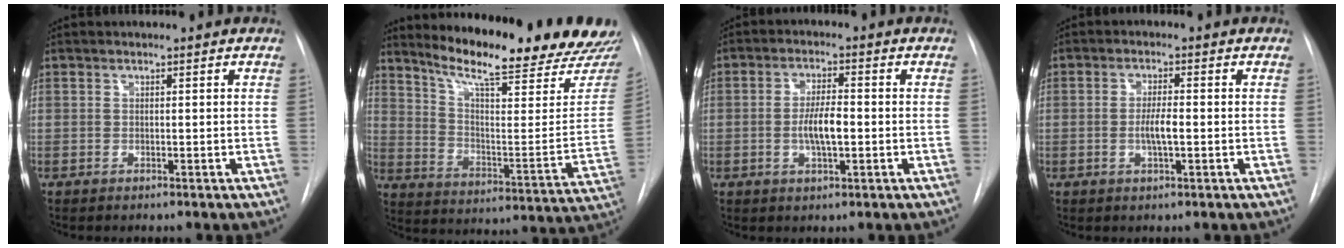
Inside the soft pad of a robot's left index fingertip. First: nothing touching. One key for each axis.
{"total": 24.1, "fx": 21.6, "fy": 1.1, "fz": 10.5, "tx": -0.162, "ty": -0.098, "tz": 0.291}
{"total": 5.1, "fx": -0.7, "fy": 1.3, "fz": 4.9, "tx": -0.096, "ty": 0.001, "tz": -0.013}
{"total": 3.2, "fx": -0.5, "fy": 0.5, "fz": 3.1, "tx": -0.061, "ty": -0.002, "tz": -0.009}